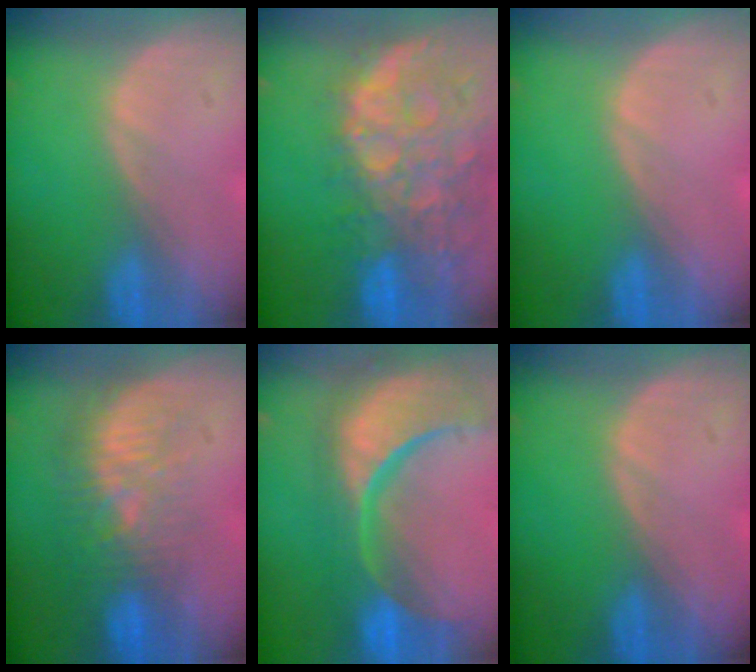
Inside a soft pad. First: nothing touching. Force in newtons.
{"total": 14.0, "press": 11.3, "slide": 8.2}
{"total": 0.0}
{"total": 9.3, "press": 8.5, "slide": 3.6}
{"total": 15.4, "press": 12.1, "slide": 9.5}
{"total": 0.0}